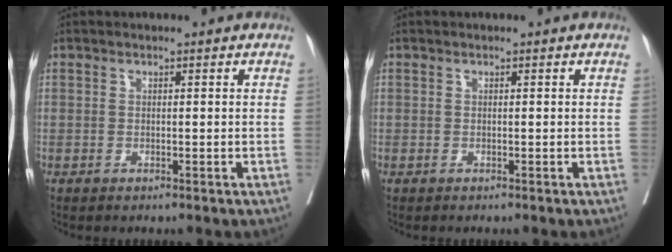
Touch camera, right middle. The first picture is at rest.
{"total": 0.0}